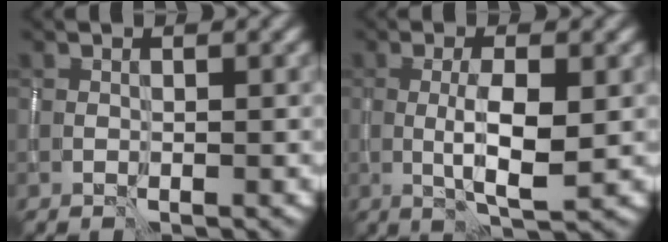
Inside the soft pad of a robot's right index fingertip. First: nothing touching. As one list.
[{"total": 4.2, "force": [-0.5, 0.9, 4.1], "torque": [-0.076, -0.002, -0.008]}]